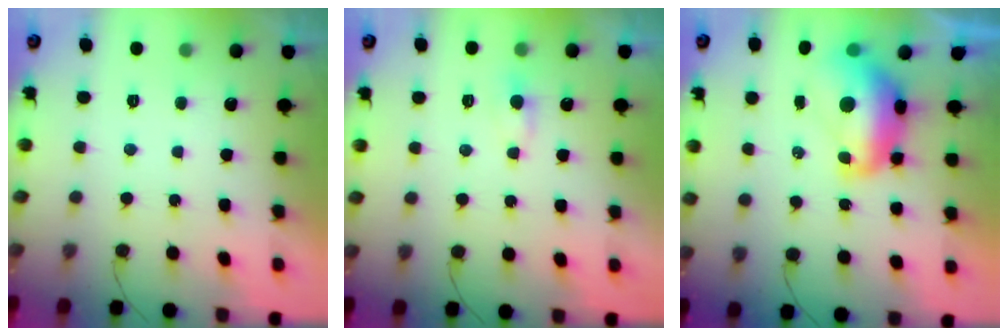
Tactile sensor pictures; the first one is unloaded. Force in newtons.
{"total": 3.3, "press": 3.3, "slide": 0.4}
{"total": 11.5, "press": 11.4, "slide": 1.2}